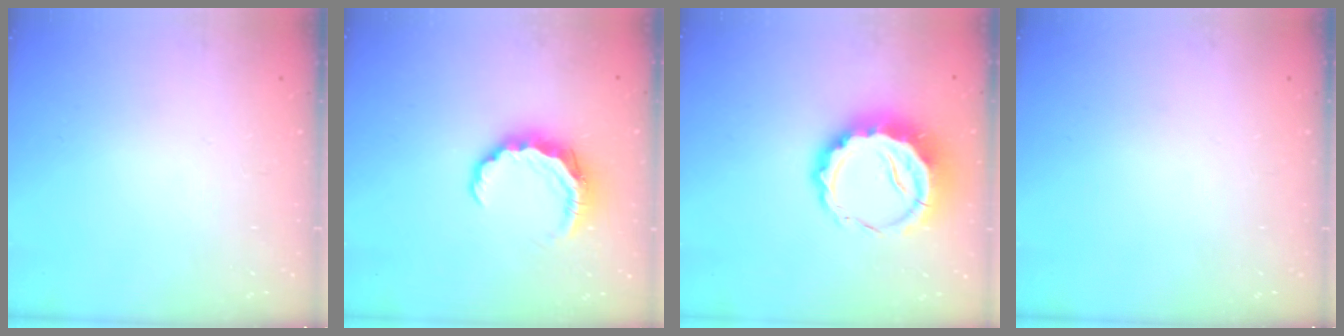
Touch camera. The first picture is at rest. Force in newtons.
{"total": 8.0, "press": 8.0, "slide": 0.7}
{"total": 12.0, "press": 11.7, "slide": 2.7}
{"total": 0.0}